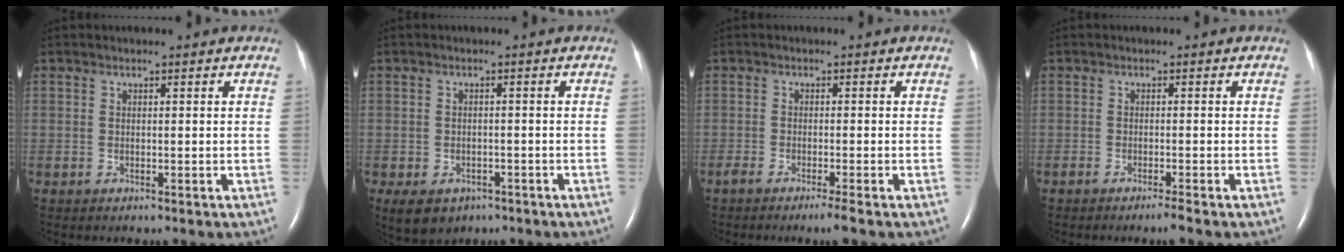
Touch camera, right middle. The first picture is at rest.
{"total": 8.2, "force": [-4.8, 5.7, 3.4], "torque": [-0.077, 0.000, -0.063]}
{"total": 2.5, "force": [-1.8, -0.4, 1.7], "torque": [-0.036, -0.006, -0.037]}
{"total": 1.5, "force": [-1.2, -0.4, 0.8], "torque": [-0.017, -0.001, -0.023]}